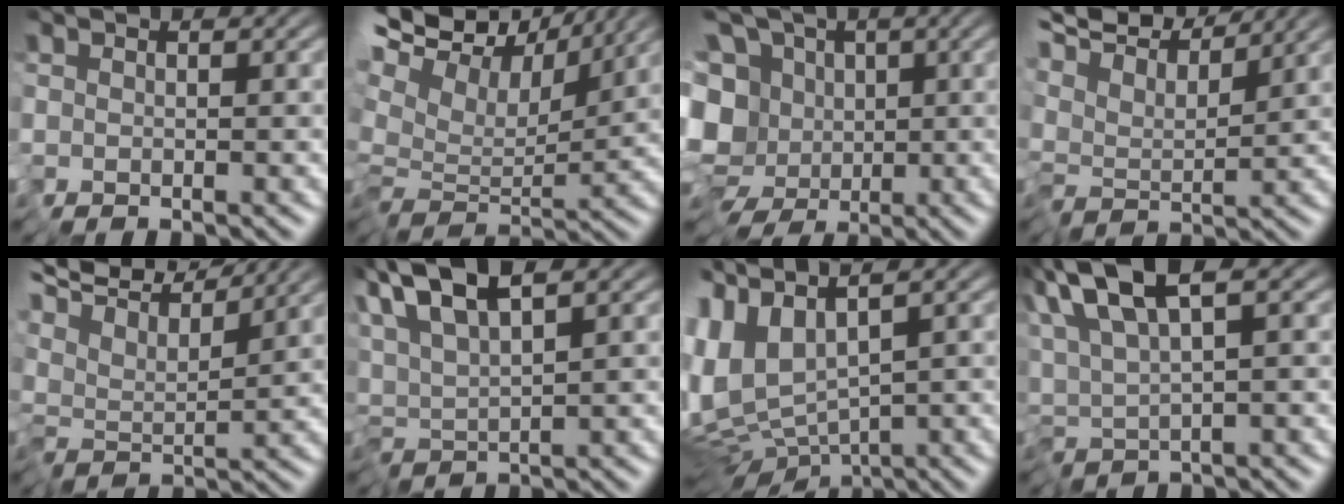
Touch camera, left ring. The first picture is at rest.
{"total": 10.1, "force": [6.4, 4.3, 6.5], "torque": [-0.154, 0.033, 0.112]}
{"total": 12.1, "force": [-1.6, 10.3, 6.2], "torque": [-0.134, 0.011, -0.045]}
{"total": 7.4, "force": [6.6, 1.3, 3.1], "torque": [-0.089, 0.022, 0.104]}
{"total": 7.9, "force": [7.2, 0.9, 3.2], "torque": [-0.095, 0.020, 0.109]}
{"total": 7.3, "force": [4.6, 1.7, 5.4], "torque": [-0.126, 0.025, 0.087]}
{"total": 6.7, "force": [1.7, 3.3, 5.6], "torque": [-0.142, -0.012, 0.051]}
{"total": 8.5, "force": [4.8, 2.5, 6.6], "torque": [-0.163, 0.019, 0.092]}